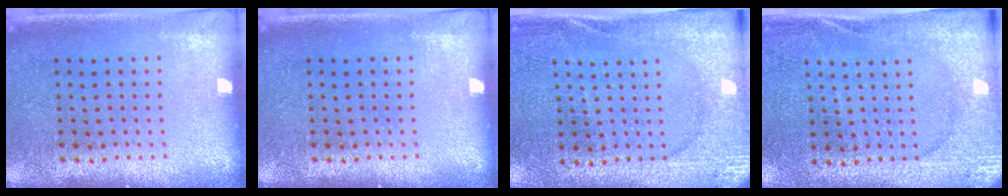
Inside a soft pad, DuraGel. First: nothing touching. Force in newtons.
{"total": 0.0}
{"total": 2.6, "press": 2.6, "slide": 0.4}
{"total": 2.6, "press": 2.6, "slide": 0.4}